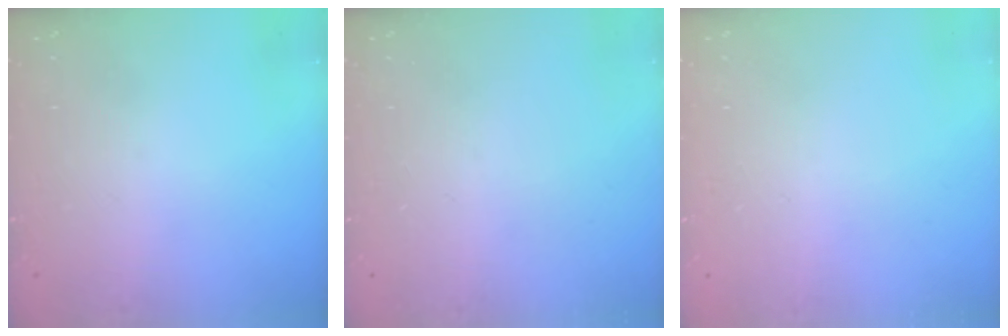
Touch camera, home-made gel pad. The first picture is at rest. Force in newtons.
{"total": 0.0}
{"total": 2.6, "press": 2.6, "slide": 0.2}